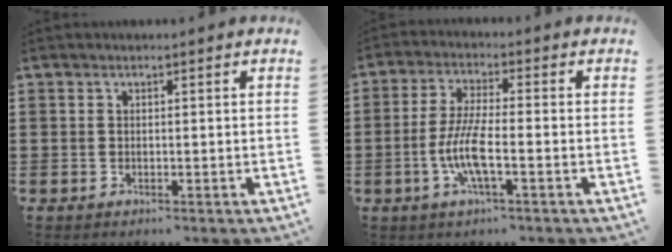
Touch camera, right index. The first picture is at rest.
{"total": 7.2, "force": [-2.2, 1.6, 6.7], "torque": [-0.154, -0.014, -0.051]}